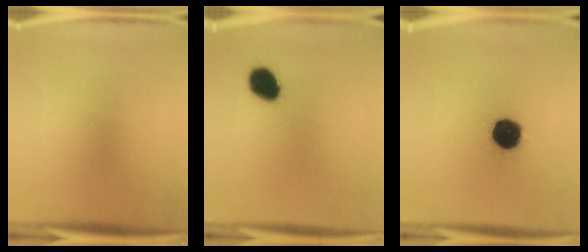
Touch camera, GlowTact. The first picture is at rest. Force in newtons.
{"total": 7.5}
{"total": 13.1}